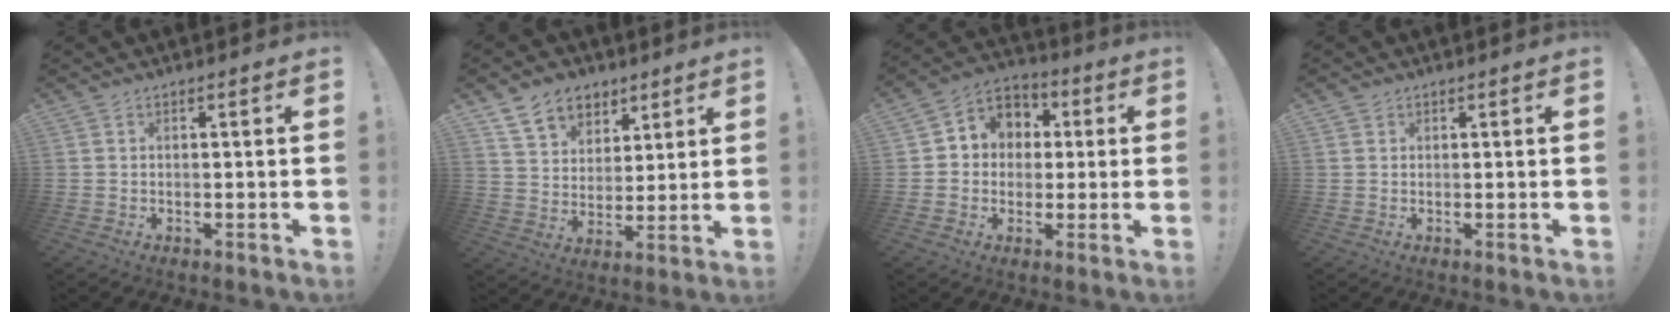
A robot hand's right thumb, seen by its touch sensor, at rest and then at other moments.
{"total": 11.8, "force": [7.3, 8.5, 3.7], "torque": [-0.058, -0.044, 0.144]}
{"total": 8.1, "force": [0.2, 7.8, 2.5], "torque": [-0.032, 0.004, 0.011]}
{"total": 0.9, "force": [0.6, 0.6, 0.2], "torque": [0.003, -0.003, 0.011]}